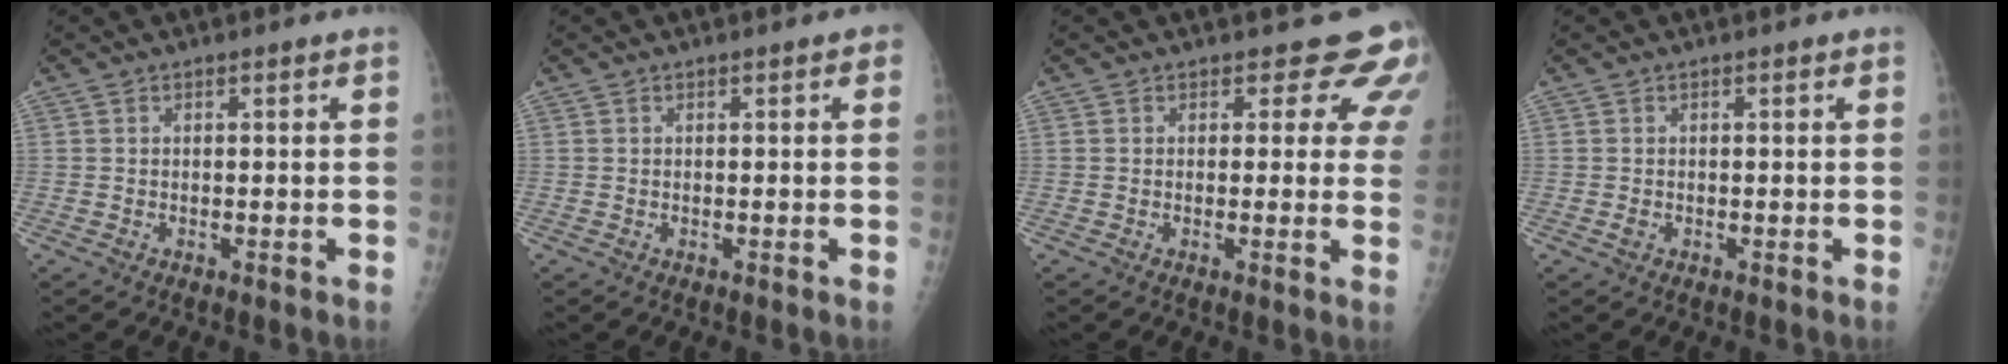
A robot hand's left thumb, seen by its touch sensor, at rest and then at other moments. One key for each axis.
{"total": 1.1, "fx": 0.4, "fy": 0.5, "fz": 0.9, "tx": -0.003, "ty": 0.003, "tz": 0.001}
{"total": 5.7, "fx": 4.5, "fy": 3.1, "fz": 1.7, "tx": 0.018, "ty": -0.021, "tz": 0.026}
{"total": 0.7, "fx": -0.2, "fy": 0.5, "fz": 0.4, "tx": -0.004, "ty": -0.002, "tz": -0.003}